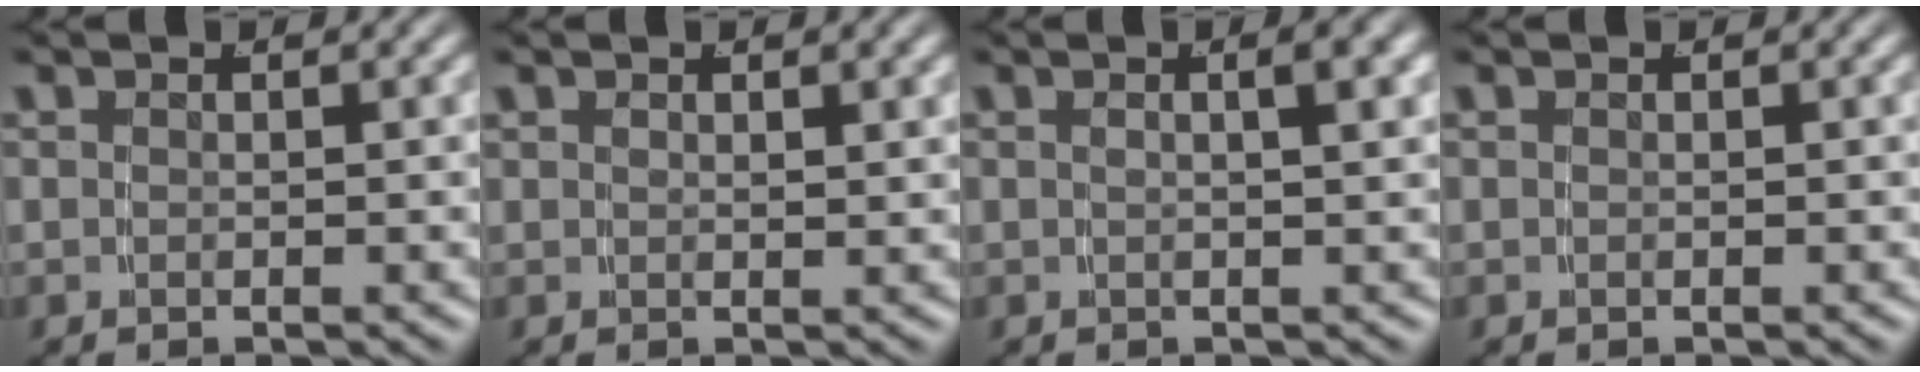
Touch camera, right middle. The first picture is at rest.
{"total": 0.6, "force": [0.5, -0.3, 0.2], "torque": [-0.003, -0.003, 0.016]}
{"total": 1.7, "force": [0.2, -0.6, 1.6], "torque": [-0.018, 0.006, 0.009]}
{"total": 0.0}